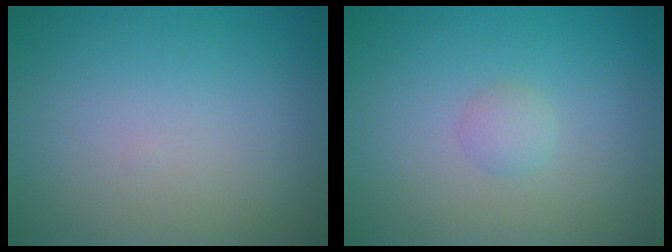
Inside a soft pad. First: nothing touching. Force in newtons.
{"total": 1.0, "press": 1.0, "slide": 0.1}